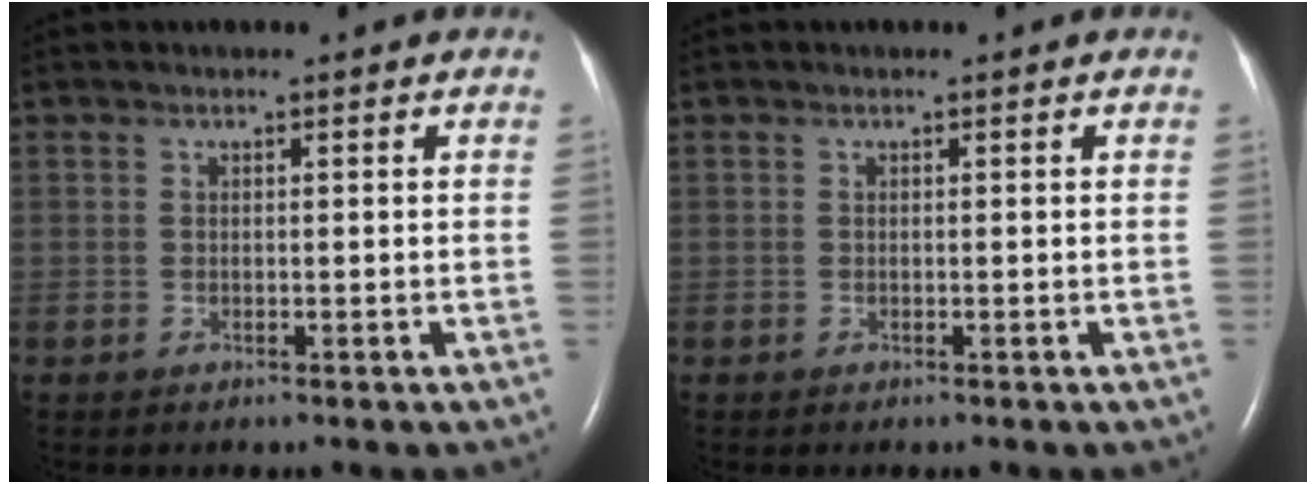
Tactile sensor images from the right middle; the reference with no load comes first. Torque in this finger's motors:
{"motor_torque": [-0.04, 0.01, -0.07, -0.07]}